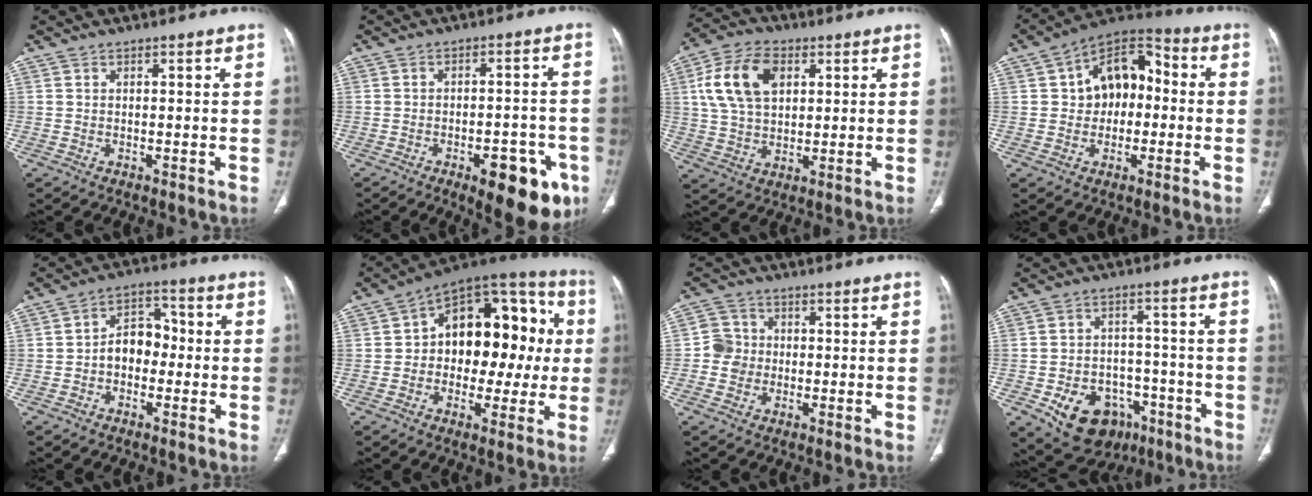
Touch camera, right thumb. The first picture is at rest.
{"total": 13.7, "force": [-6.5, 5.8, 10.6], "torque": [-0.103, 0.024, -0.076]}
{"total": 13.4, "force": [3.9, 8.6, 9.5], "torque": [-0.172, 0.007, 0.072]}
{"total": 13.2, "force": [0.7, 9.2, 9.5], "torque": [-0.103, 0.039, -0.002]}
{"total": 7.8, "force": [-1.1, 5.7, 5.2], "torque": [-0.052, 0.034, -0.030]}
{"total": 21.3, "force": [1.3, 13.3, 16.6], "torque": [-0.177, 0.046, 0.013]}
{"total": 4.7, "force": [-0.5, 4.5, 1.0], "torque": [0.008, 0.010, -0.018]}
{"total": 15.5, "force": [-7.4, 11.3, 7.5], "torque": [-0.085, 0.049, -0.098]}